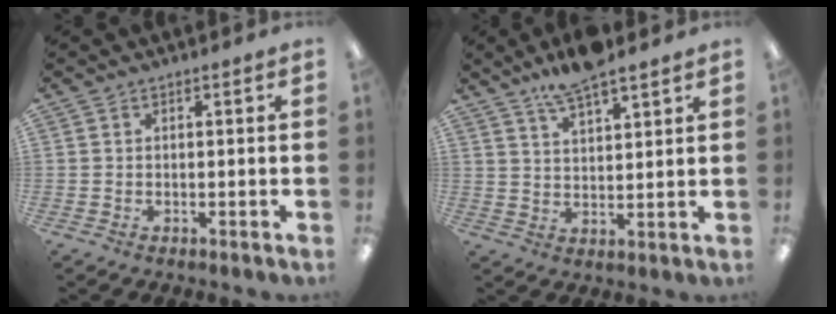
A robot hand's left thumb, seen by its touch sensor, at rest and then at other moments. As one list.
[{"total": 8.1, "force": [6.8, 1.8, 4.0], "torque": [-0.077, -0.033, 0.122]}]